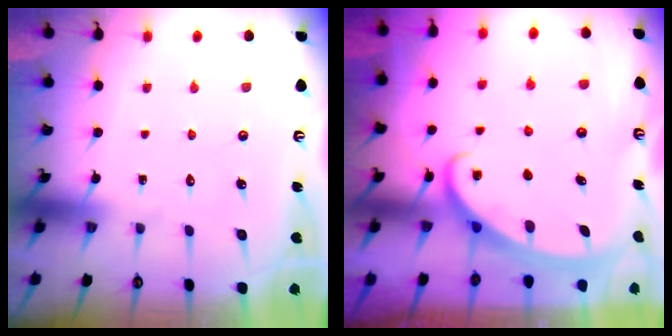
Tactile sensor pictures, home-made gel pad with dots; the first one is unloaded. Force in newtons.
{"total": 2.7, "press": 2.7, "slide": 0.4}